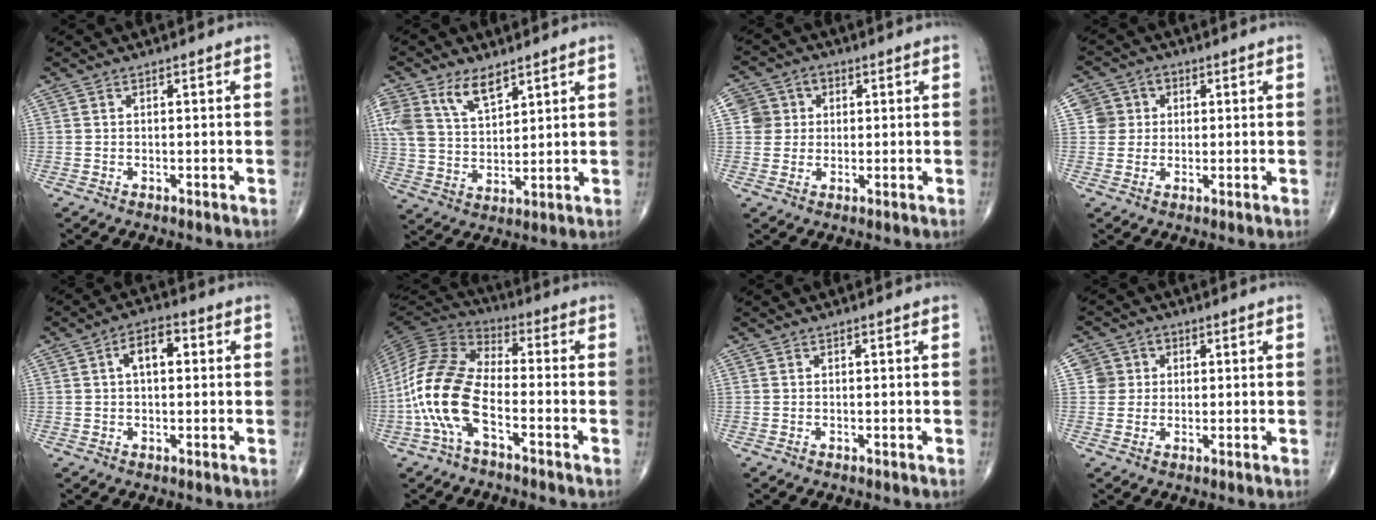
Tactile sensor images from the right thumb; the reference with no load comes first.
{"total": 11.9, "force": [6.8, 6.6, 7.2], "torque": [-0.130, -0.019, 0.142]}
{"total": 5.8, "force": [1.0, 5.6, 1.1], "torque": [0.012, 0.010, 0.011]}
{"total": 5.2, "force": [1.0, 5.1, 0.8], "torque": [0.021, 0.007, 0.012]}
{"total": 6.0, "force": [1.2, 3.2, 4.9], "torque": [-0.076, 0.017, 0.013]}
{"total": 14.8, "force": [-4.9, 6.8, 12.2], "torque": [-0.264, 0.038, -0.103]}
{"total": 0.0}
{"total": 4.6, "force": [0.8, 4.5, 0.4], "torque": [0.026, 0.005, 0.009]}